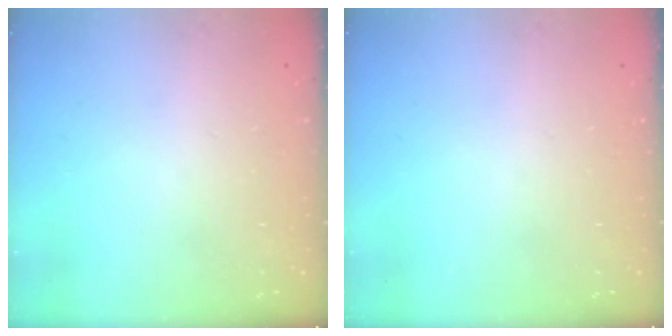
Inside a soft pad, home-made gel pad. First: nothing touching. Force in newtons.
{"total": 0.0}